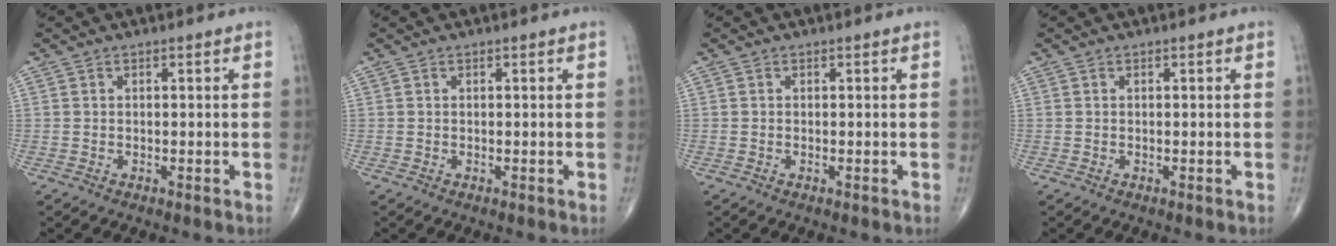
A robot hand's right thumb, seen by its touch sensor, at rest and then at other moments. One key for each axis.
{"total": 0.0}
{"total": 0.0}
{"total": 0.0}